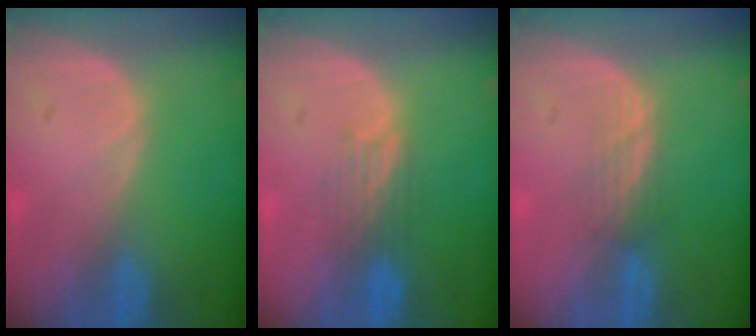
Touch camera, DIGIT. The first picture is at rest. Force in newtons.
{"total": 3.8, "press": 3.1, "slide": 2.1}
{"total": 2.5, "press": 2.3, "slide": 0.9}